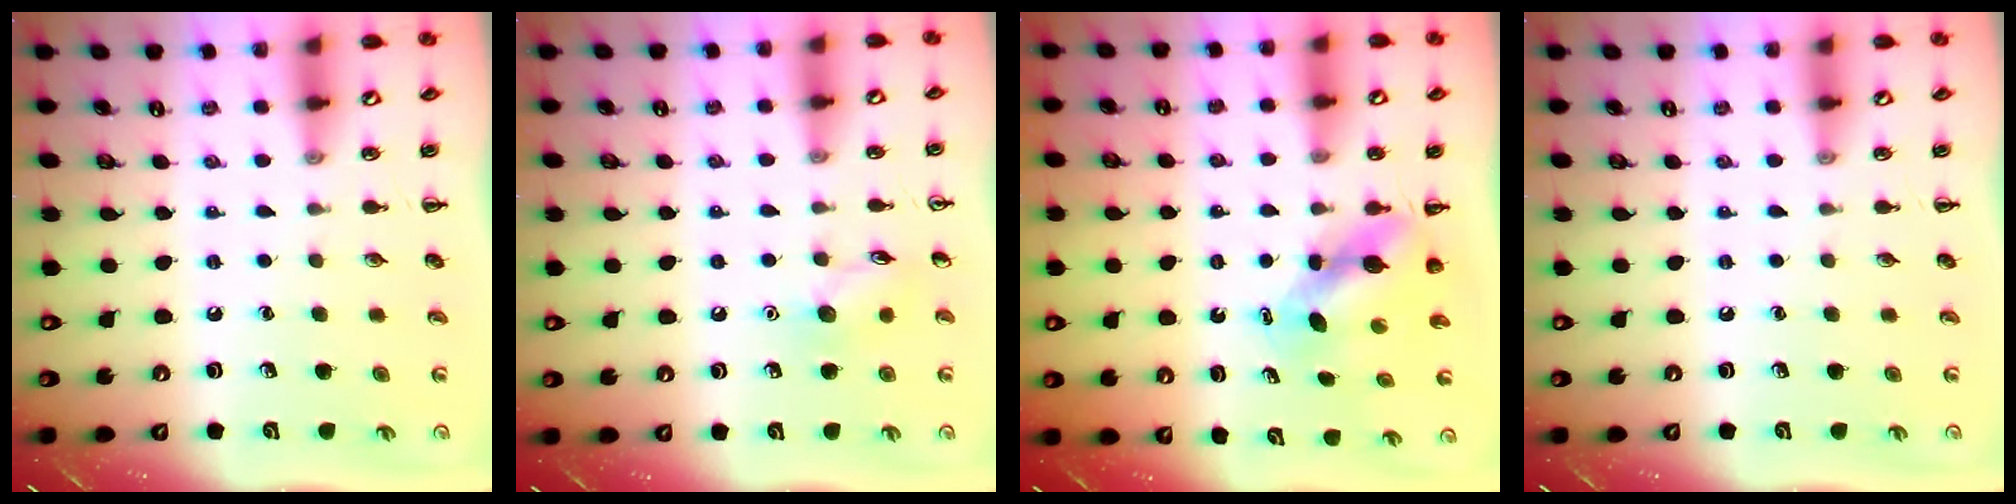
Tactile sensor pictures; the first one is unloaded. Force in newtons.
{"total": 6.6, "press": 6.5, "slide": 1.2}
{"total": 5.8, "press": 5.8, "slide": 0.3}
{"total": 0.0}